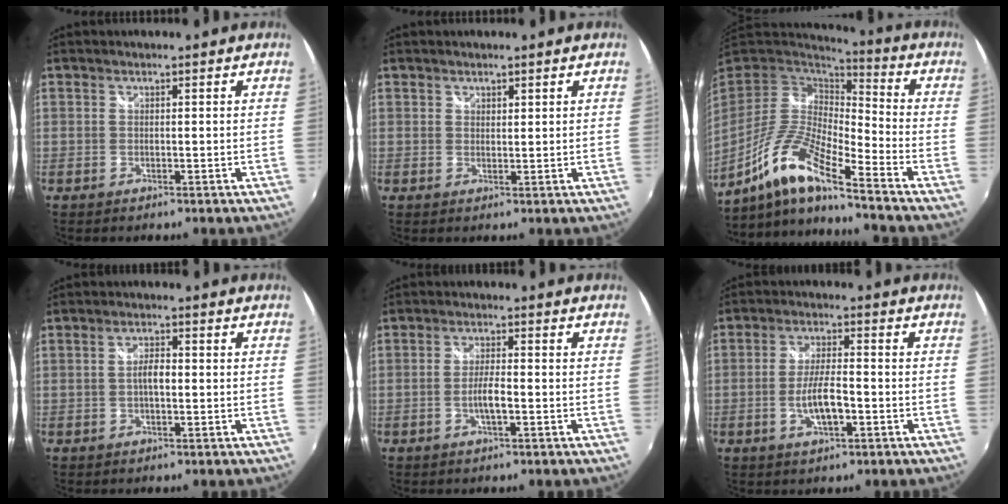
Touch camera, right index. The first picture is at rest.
{"total": 1.0, "force": [0.8, 0.6, 0.2], "torque": [0.001, 0.001, 0.013]}
{"total": 14.8, "force": [-9.5, 2.2, 11.1], "torque": [-0.212, -0.018, -0.192]}
{"total": 2.9, "force": [-0.3, 1.1, 2.6], "torque": [-0.049, 0.005, -0.006]}
{"total": 3.7, "force": [-1.3, 0.6, 3.4], "torque": [-0.069, 0.000, -0.024]}
{"total": 6.7, "force": [-2.2, 1.8, 6.0], "torque": [-0.117, -0.002, -0.038]}